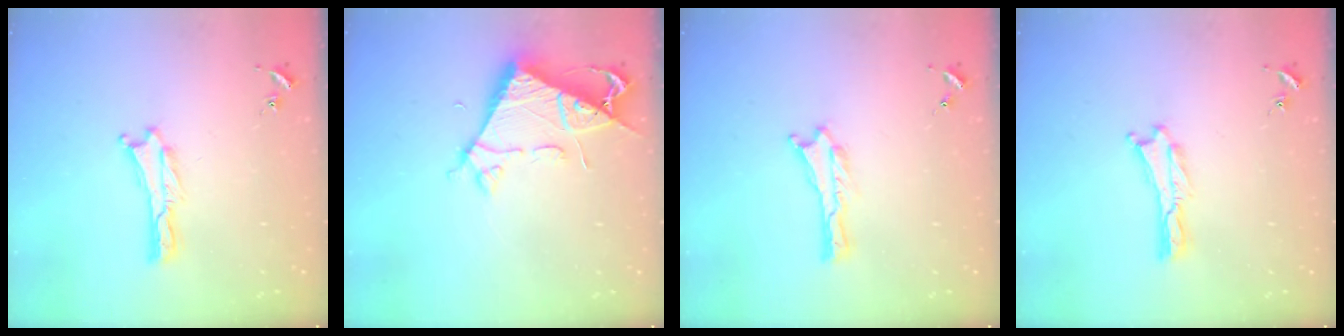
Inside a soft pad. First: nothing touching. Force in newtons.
{"total": 6.6, "press": 6.6, "slide": 0.7}
{"total": 0.0}
{"total": 0.0}